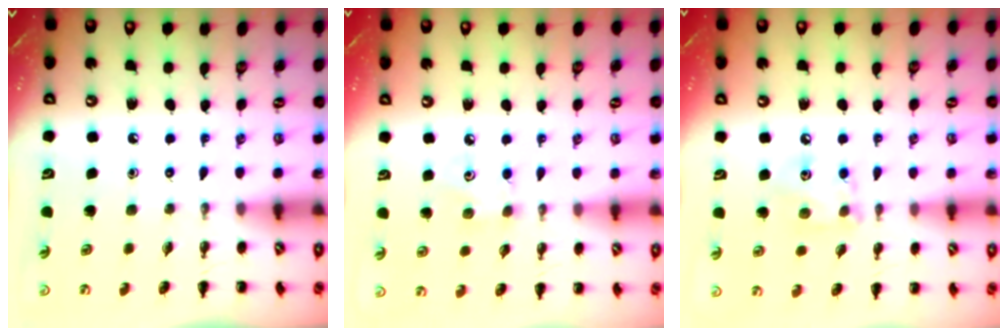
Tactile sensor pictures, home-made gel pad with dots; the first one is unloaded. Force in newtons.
{"total": 3.6, "press": 3.5, "slide": 1.0}
{"total": 5.9, "press": 5.9, "slide": 0.3}